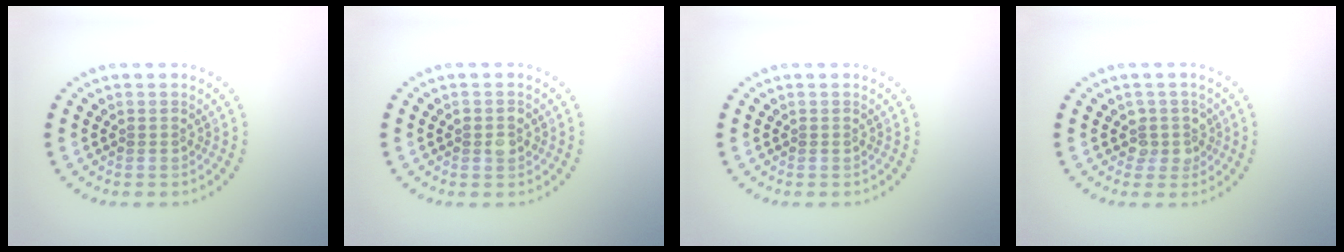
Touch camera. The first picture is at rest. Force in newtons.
{"total": 1.1, "press": 1.1, "slide": 0.1}
{"total": 0.0}
{"total": 2.1, "press": 1.6, "slide": 1.3}